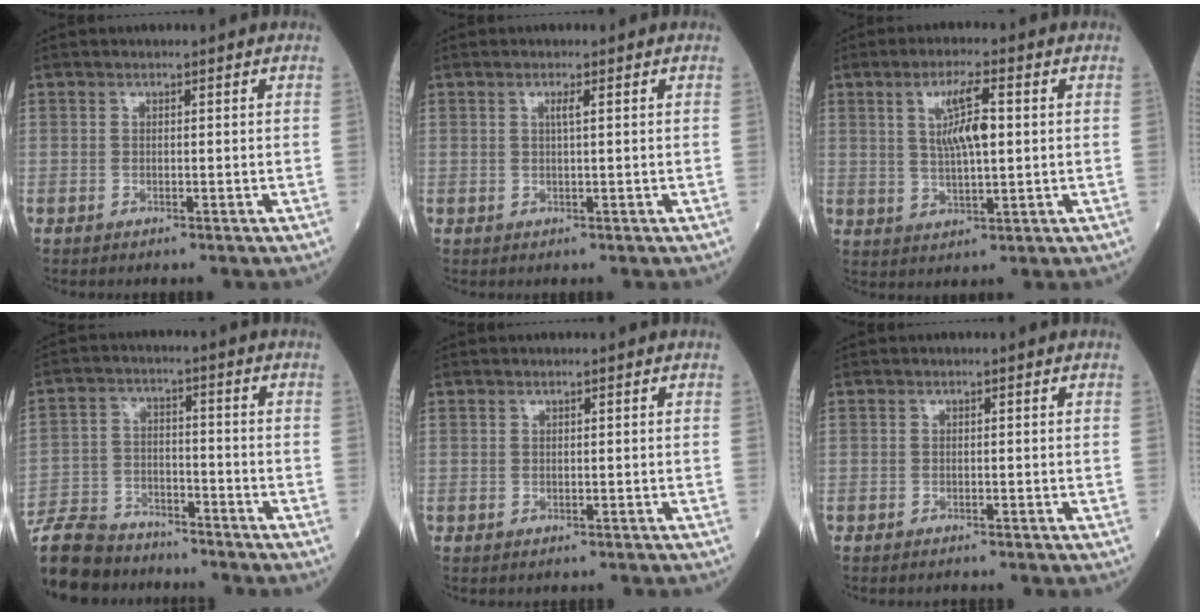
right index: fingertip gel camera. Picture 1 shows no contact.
{"total": 1.1, "force": [0.3, -0.2, 1.0], "torque": [-0.020, 0.001, 0.005]}
{"total": 7.0, "force": [1.7, 1.3, 6.7], "torque": [-0.125, 0.005, 0.035]}
{"total": 12.7, "force": [-11.4, 4.8, 3.0], "torque": [-0.067, 0.010, -0.198]}
{"total": 0.0}
{"total": 0.9, "force": [-0.9, 0.1, 0.0], "torque": [-0.006, -0.002, -0.015]}